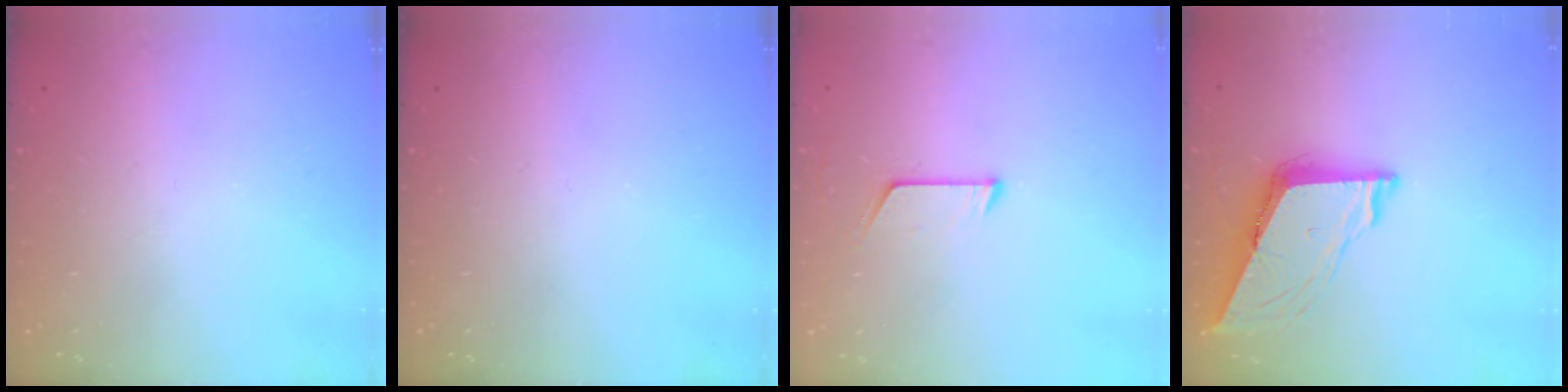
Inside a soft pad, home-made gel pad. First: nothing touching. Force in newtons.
{"total": 0.0}
{"total": 6.3, "press": 6.3, "slide": 0.5}
{"total": 8.4, "press": 8.4, "slide": 0.6}